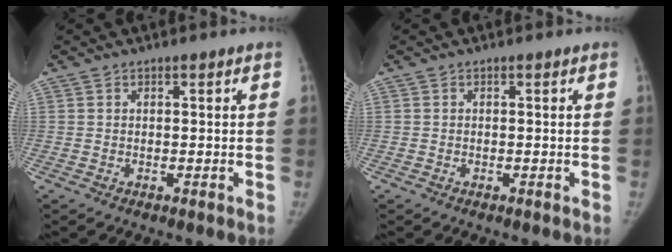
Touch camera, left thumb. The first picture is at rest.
{"total": 0.0}